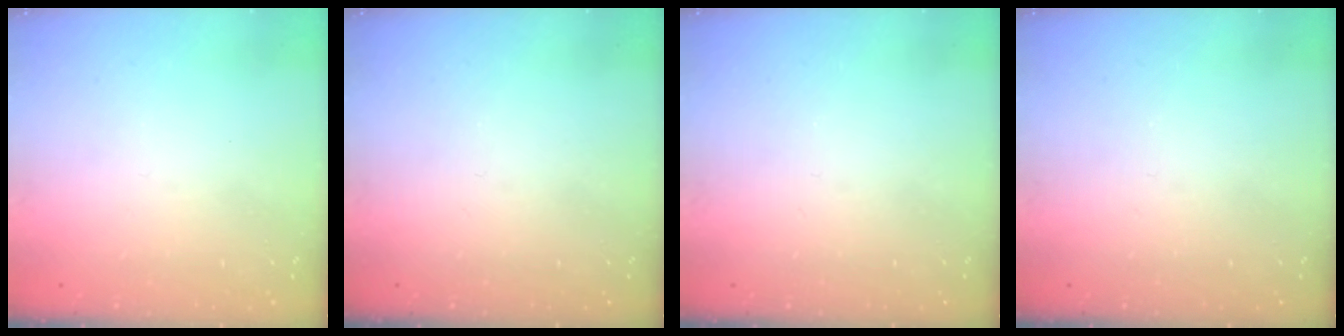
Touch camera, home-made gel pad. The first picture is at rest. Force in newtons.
{"total": 0.0}
{"total": 0.0}
{"total": 0.0}